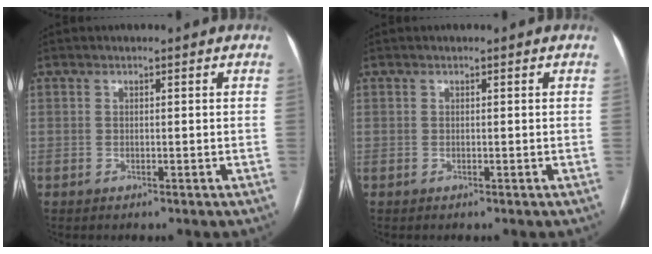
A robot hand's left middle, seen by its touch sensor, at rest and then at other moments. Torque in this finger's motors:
{"motor_torque": [0.00, 0.00, 0.03, 0.00]}